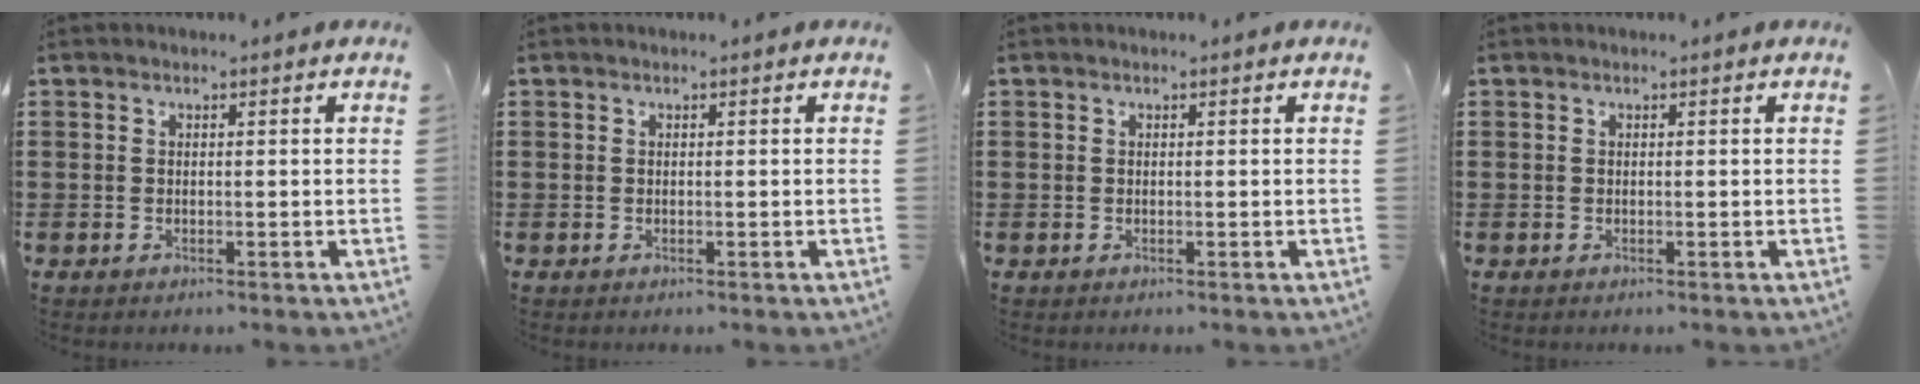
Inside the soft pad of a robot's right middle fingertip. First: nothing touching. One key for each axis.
{"total": 0.0}
{"total": 0.0}
{"total": 0.0}